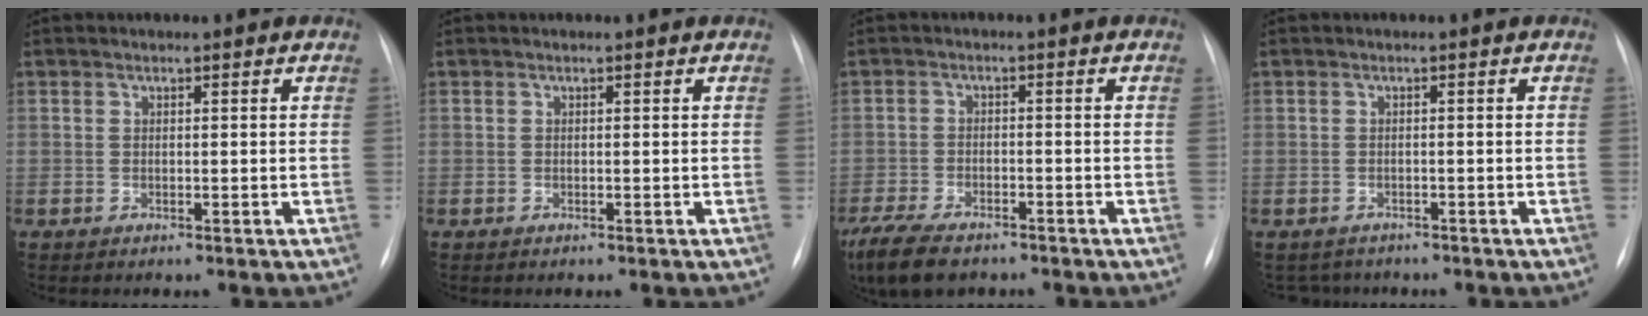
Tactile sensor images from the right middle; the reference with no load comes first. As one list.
[{"total": 0.0}, {"total": 11.0, "force": [-8.2, 4.5, 5.9], "torque": [-0.127, -0.019, -0.132]}, {"total": 2.8, "force": [-2.5, 1.2, -0.3], "torque": [-0.001, -0.001, -0.035]}]